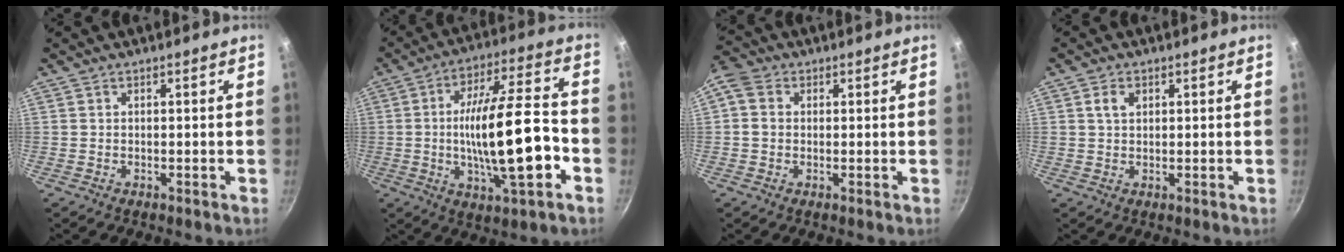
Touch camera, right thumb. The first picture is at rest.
{"total": 19.2, "force": [-3.8, 5.6, 17.9], "torque": [-0.286, 0.032, -0.062]}
{"total": 5.5, "force": [0.6, 4.6, 2.9], "torque": [-0.056, 0.013, -0.002]}
{"total": 2.7, "force": [1.0, 1.9, 1.7], "torque": [-0.022, 0.001, 0.018]}